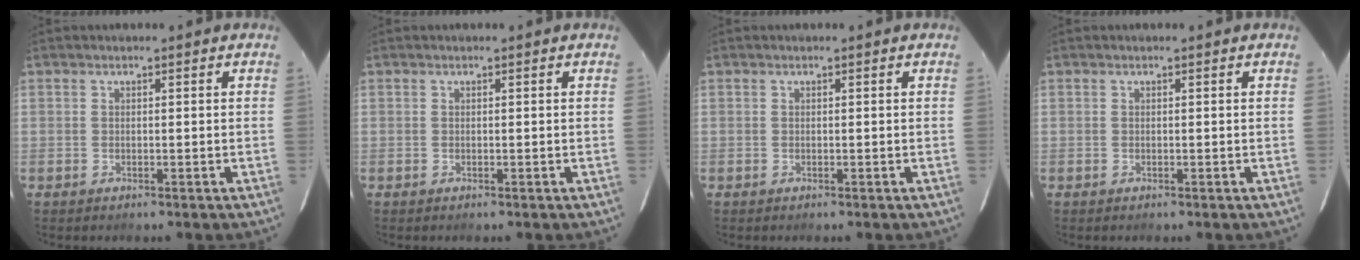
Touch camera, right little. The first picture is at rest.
{"total": 0.0}
{"total": 0.0}
{"total": 0.0}